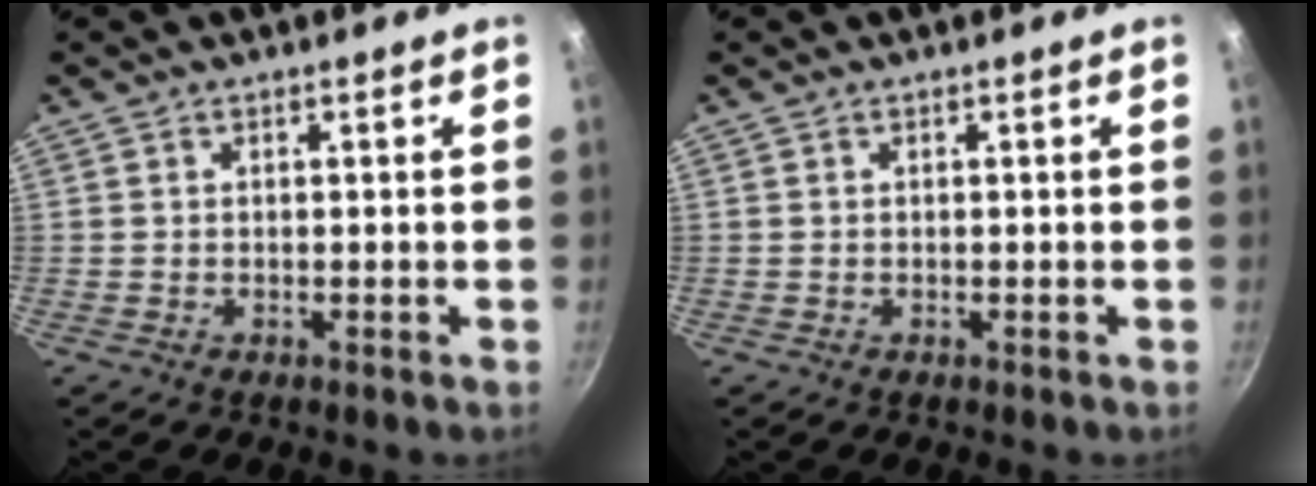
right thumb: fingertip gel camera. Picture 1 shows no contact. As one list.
[{"total": 0.0}]